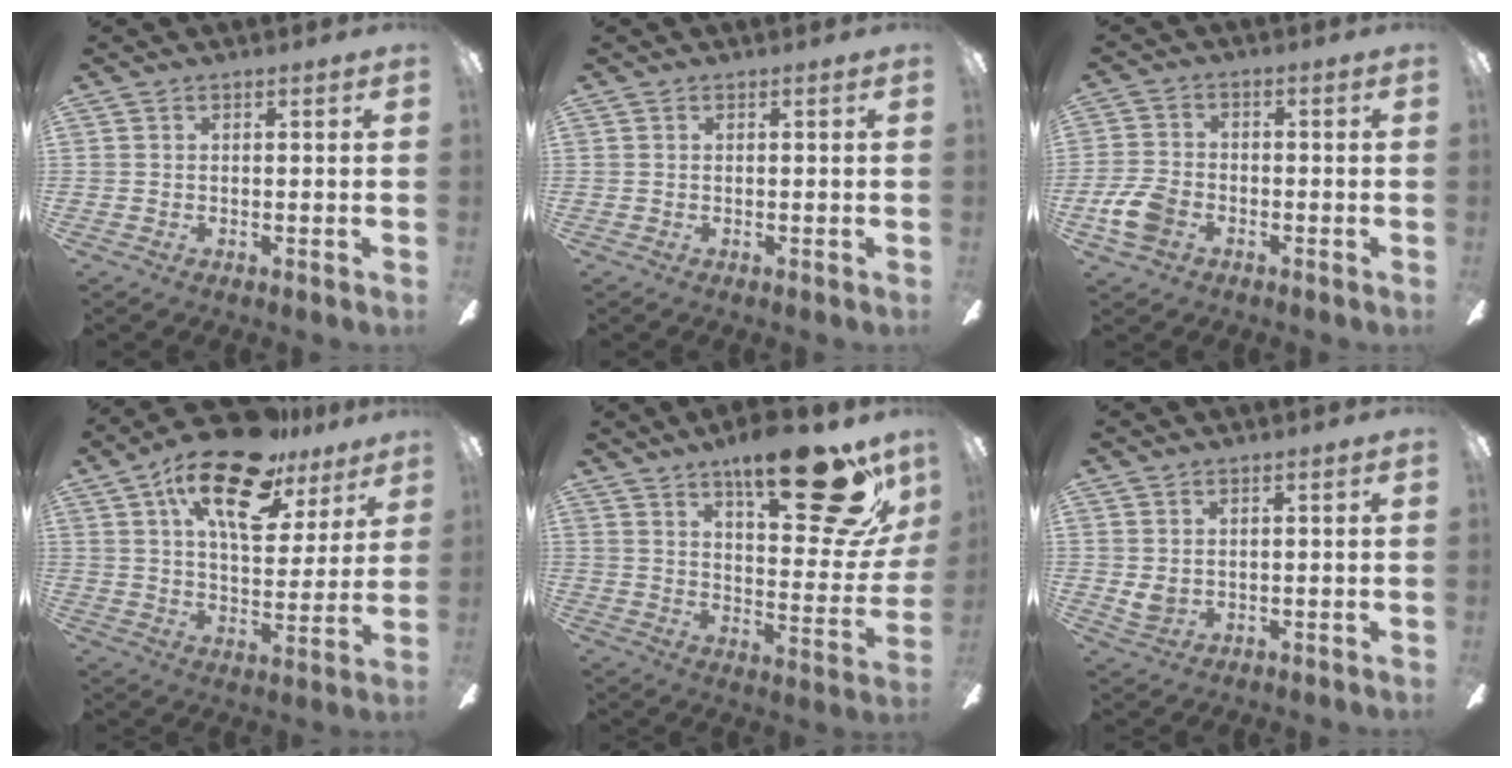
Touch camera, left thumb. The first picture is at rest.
{"total": 0.0}
{"total": 8.2, "force": [-3.5, 5.5, 4.9], "torque": [-0.114, 0.014, -0.064]}
{"total": 21.0, "force": [12.5, 8.9, 14.3], "torque": [-0.235, -0.053, 0.211]}
{"total": 26.1, "force": [16.6, 8.6, 18.2], "torque": [-0.241, -0.102, 0.260]}
{"total": 3.1, "force": [1.5, 2.1, 1.7], "torque": [-0.026, -0.001, 0.026]}